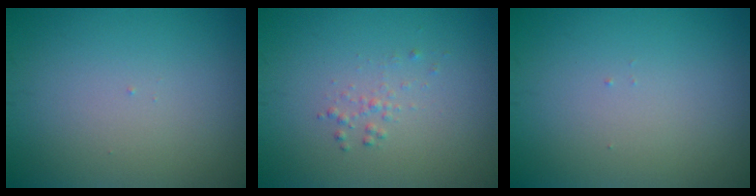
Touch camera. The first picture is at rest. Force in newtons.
{"total": 0.9, "press": 0.9, "slide": 0.0}
{"total": 0.0}